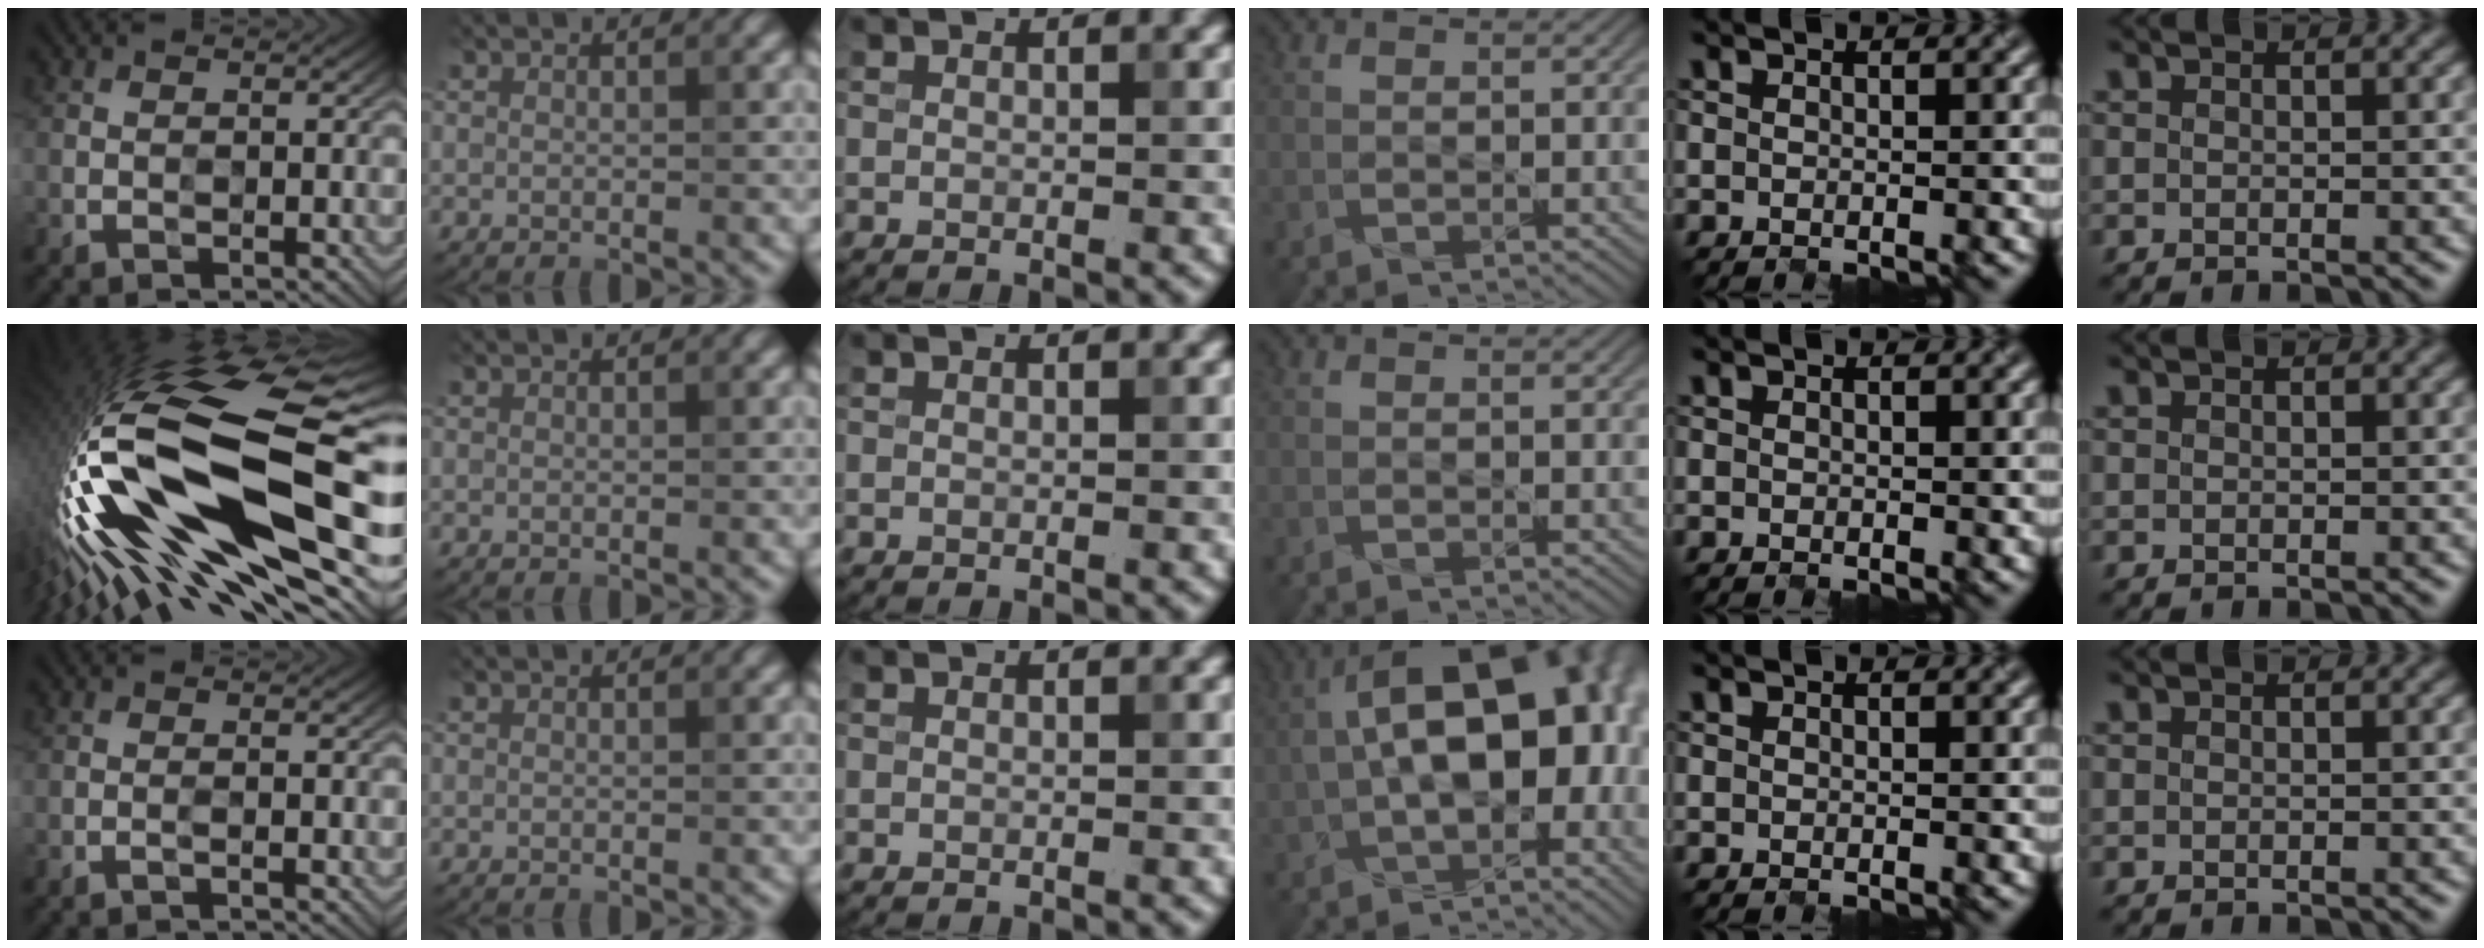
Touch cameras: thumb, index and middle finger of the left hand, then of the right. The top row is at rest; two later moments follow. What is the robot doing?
{"motion": "open", "object": "pencil case"}